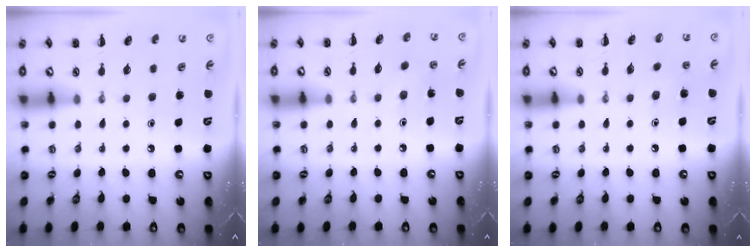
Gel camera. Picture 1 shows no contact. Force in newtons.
{"total": 1.9, "press": 1.8, "slide": 0.6}
{"total": 4.3, "press": 4.2, "slide": 1.2}